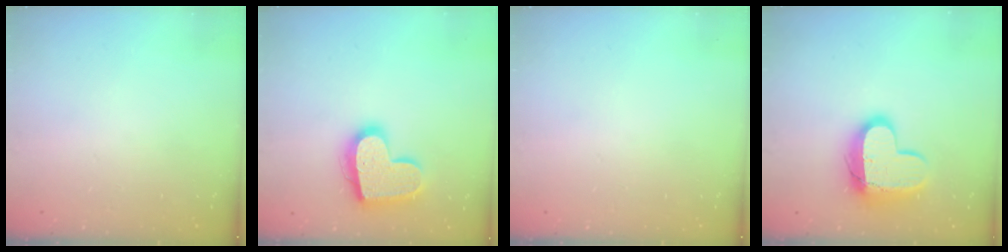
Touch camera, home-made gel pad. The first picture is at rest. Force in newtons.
{"total": 17.6, "press": 17.5, "slide": 1.3}
{"total": 0.0}
{"total": 14.1, "press": 14.1, "slide": 1.1}